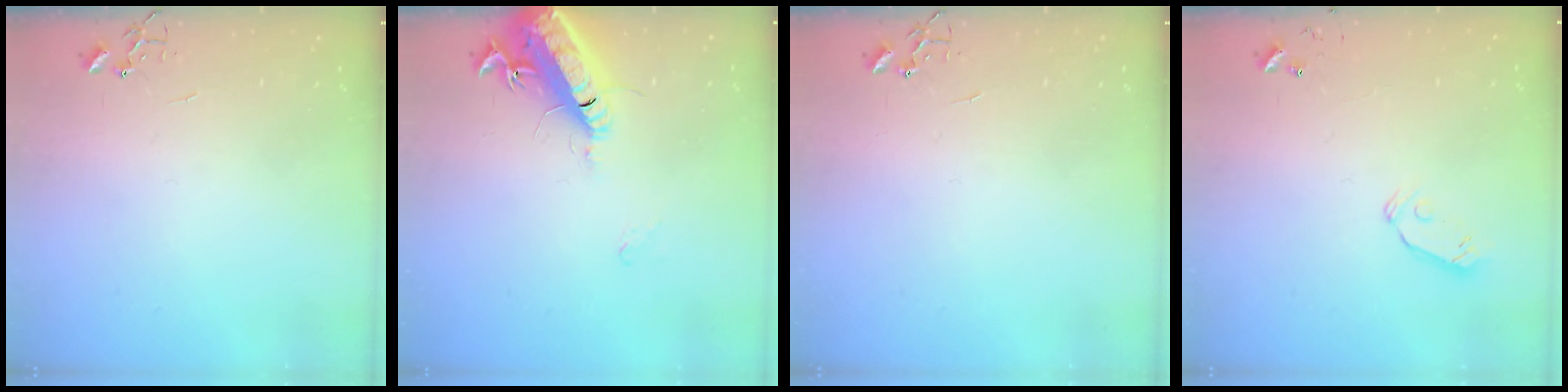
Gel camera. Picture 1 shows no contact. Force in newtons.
{"total": 17.2, "press": 16.5, "slide": 4.6}
{"total": 0.0}
{"total": 5.4, "press": 5.3, "slide": 0.9}